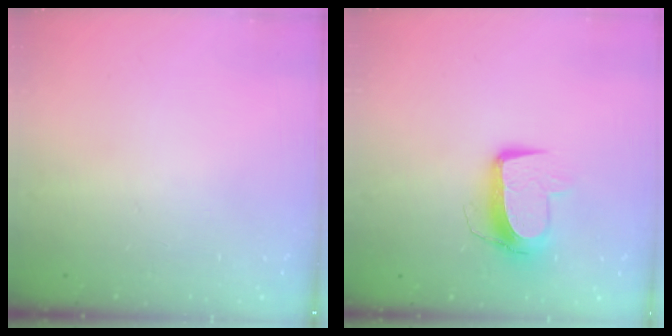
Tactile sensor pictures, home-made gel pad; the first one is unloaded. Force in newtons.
{"total": 10.9, "press": 10.9, "slide": 0.7}